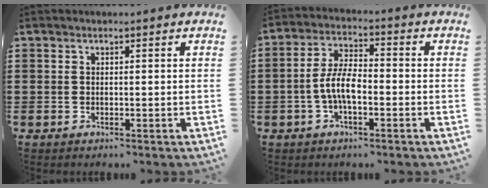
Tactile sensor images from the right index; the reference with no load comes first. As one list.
[{"total": 6.6, "force": [-1.7, 2.7, 5.7], "torque": [-0.127, 0.001, -0.037]}]